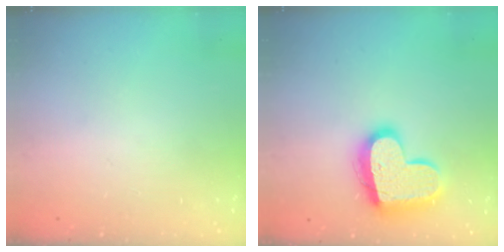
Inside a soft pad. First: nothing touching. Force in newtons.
{"total": 17.6, "press": 17.5, "slide": 1.3}